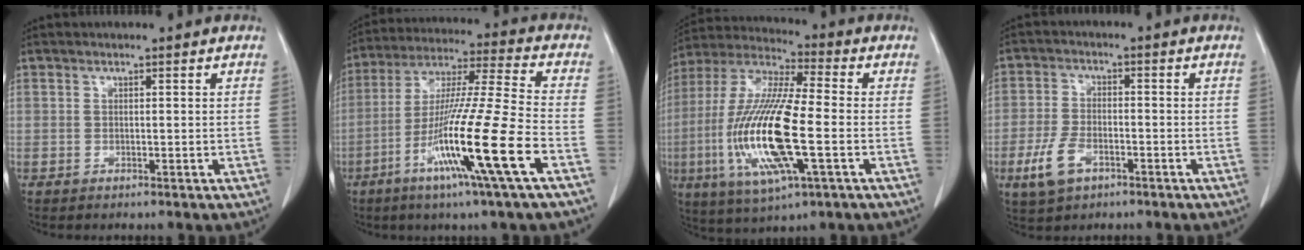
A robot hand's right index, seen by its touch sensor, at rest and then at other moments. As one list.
[{"total": 18.2, "force": [-7.1, -1.6, 16.7], "torque": [-0.327, -0.029, -0.135]}, {"total": 18.8, "force": [-3.8, 3.0, 18.1], "torque": [-0.388, -0.014, -0.069]}, {"total": 6.2, "force": [-3.0, 3.3, 4.4], "torque": [-0.100, -0.001, -0.052]}]